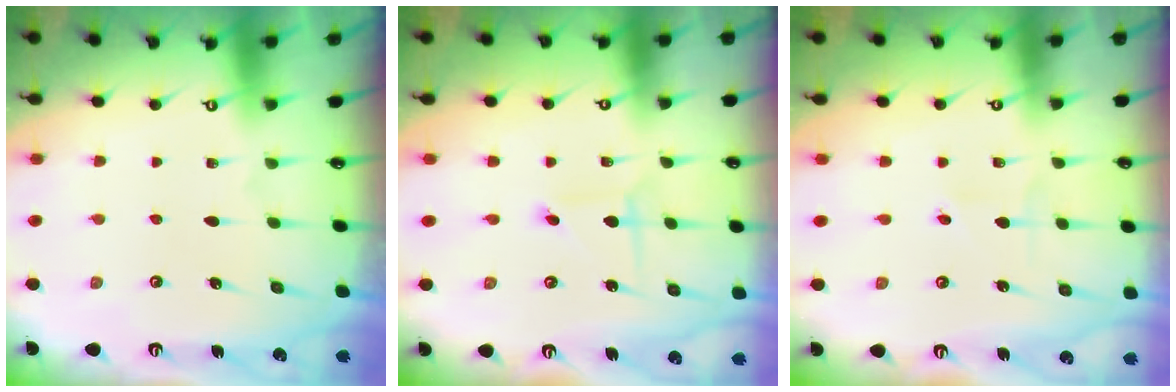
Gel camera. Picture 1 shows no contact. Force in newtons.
{"total": 1.3, "press": 1.3, "slide": 0.1}
{"total": 1.9, "press": 1.9, "slide": 0.2}